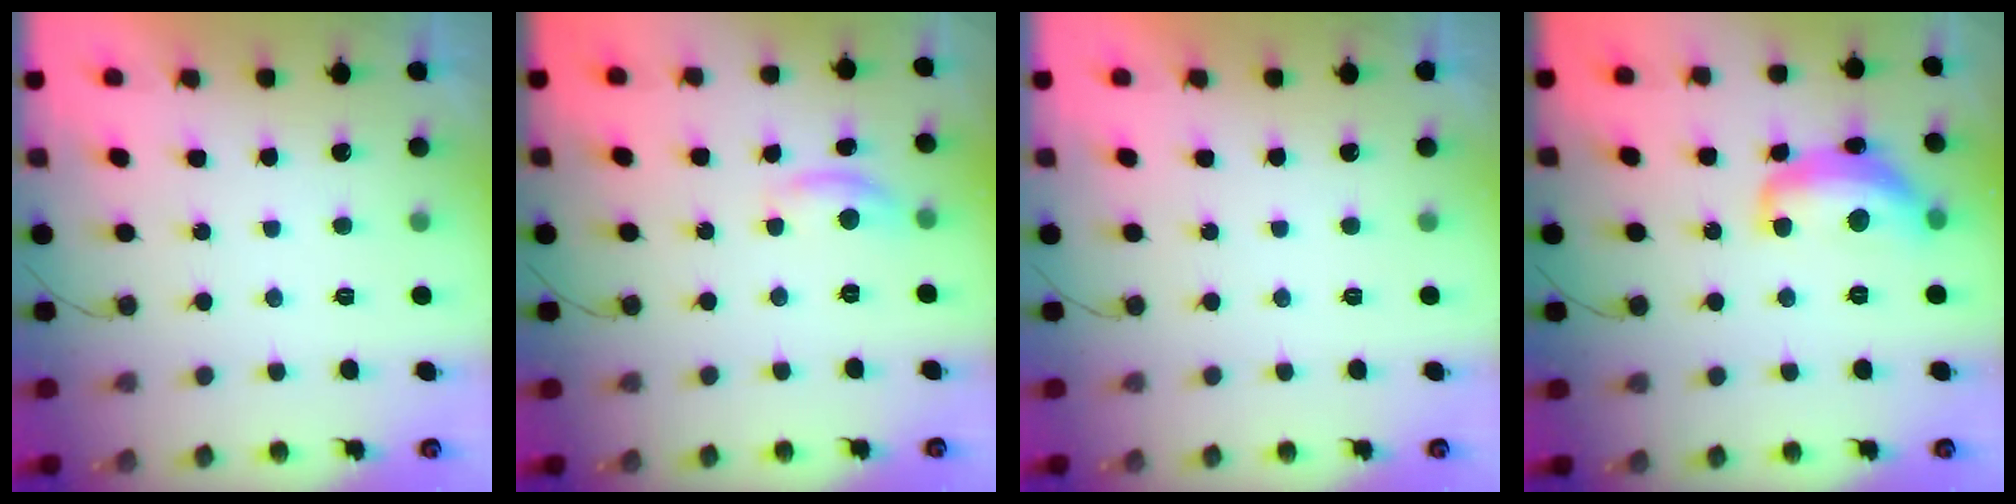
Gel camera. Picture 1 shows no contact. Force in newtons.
{"total": 5.6, "press": 5.6, "slide": 0.4}
{"total": 0.0}
{"total": 14.1, "press": 14.1, "slide": 0.9}